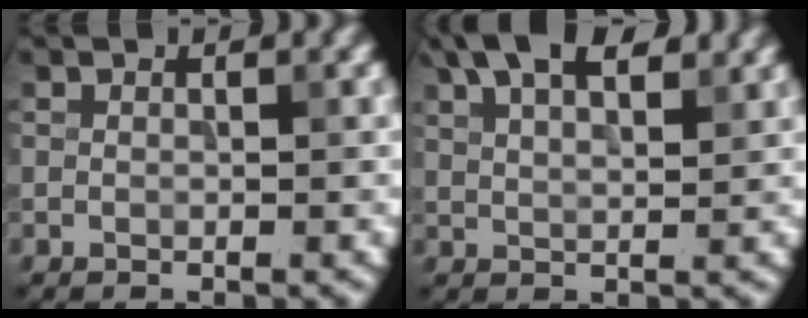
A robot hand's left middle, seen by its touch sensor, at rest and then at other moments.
{"total": 7.6, "force": [4.9, 3.0, 4.9], "torque": [-0.081, 0.029, 0.061]}